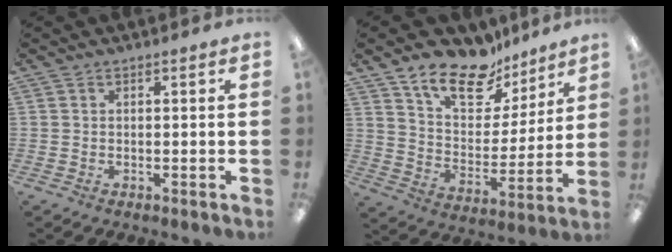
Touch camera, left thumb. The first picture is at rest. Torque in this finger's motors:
{"motor_torque": [0.12, 0.11, 1.10, -1.67, 0.11]}